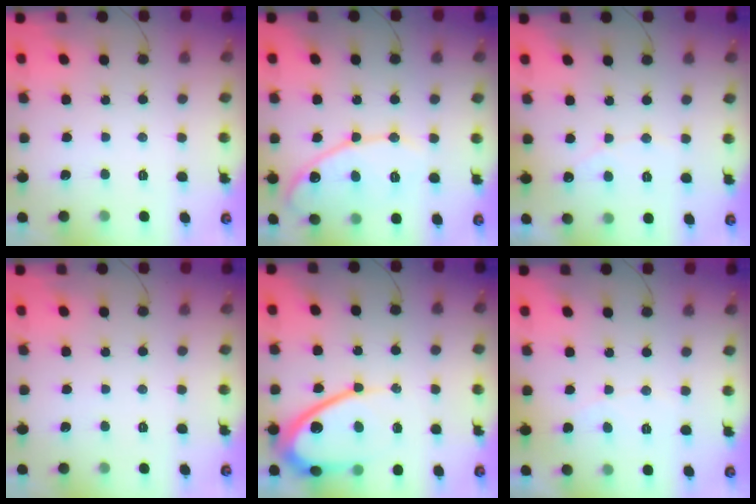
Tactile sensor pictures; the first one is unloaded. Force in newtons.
{"total": 12.9, "press": 12.9, "slide": 1.2}
{"total": 3.8, "press": 3.8, "slide": 0.1}
{"total": 0.0}
{"total": 12.9, "press": 12.9, "slide": 1.2}
{"total": 3.3, "press": 3.3, "slide": 0.2}